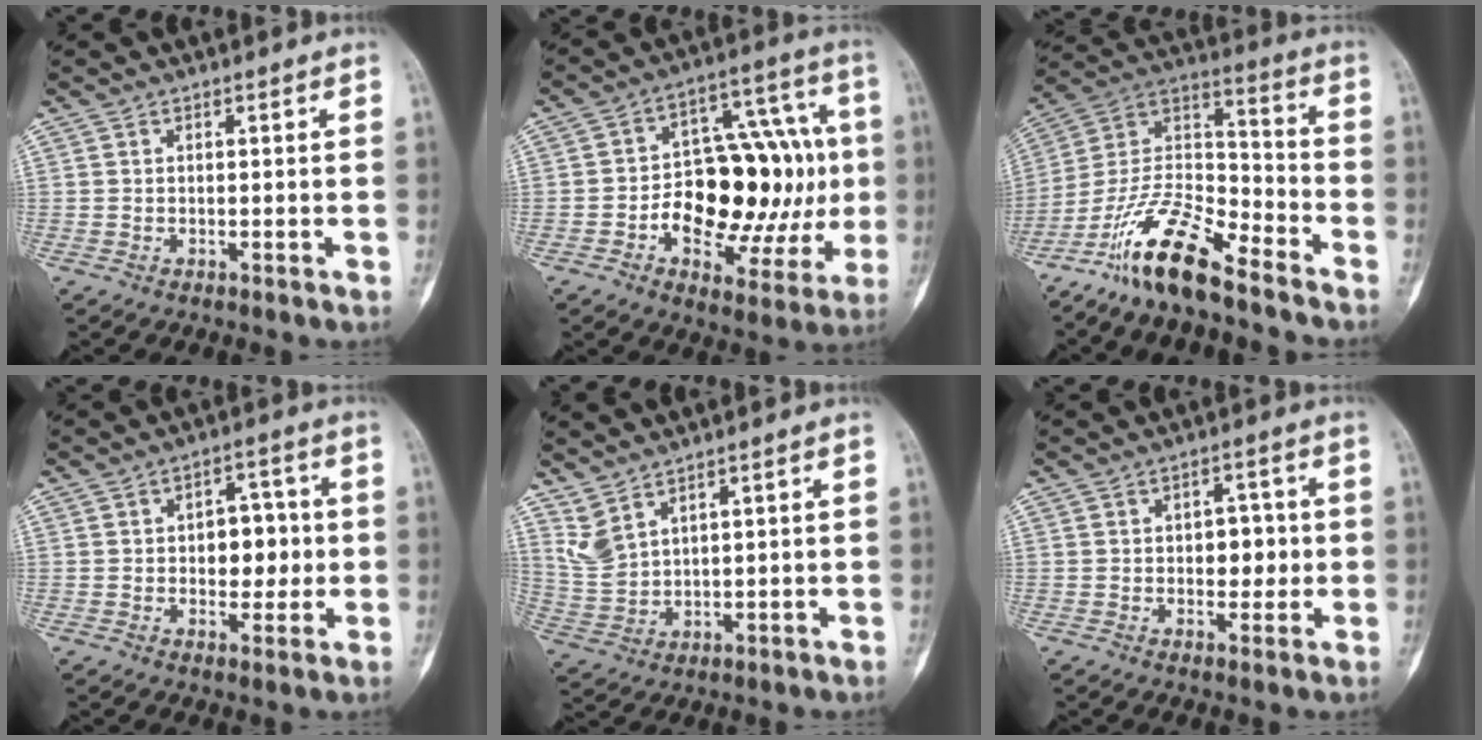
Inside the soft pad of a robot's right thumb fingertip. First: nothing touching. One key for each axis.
{"total": 23.9, "fx": -1.7, "fy": 13.3, "fz": 19.8, "tx": -0.243, "ty": 0.040, "tz": -0.013}
{"total": 16.4, "fx": -12.2, "fy": 4.4, "fz": 10.0, "tx": -0.182, "ty": 0.083, "tz": -0.229}
{"total": 7.8, "fx": 0.2, "fy": 5.0, "fz": 5.9, "tx": -0.046, "ty": 0.009, "tz": 0.004}
{"total": 5.6, "fx": 4.2, "fy": 2.0, "fz": 3.0, "tx": -0.064, "ty": -0.025, "tz": 0.103}
{"total": 5.3, "fx": 0.1, "fy": 3.5, "fz": 4.0, "tx": -0.027, "ty": 0.003, "tz": 0.002}